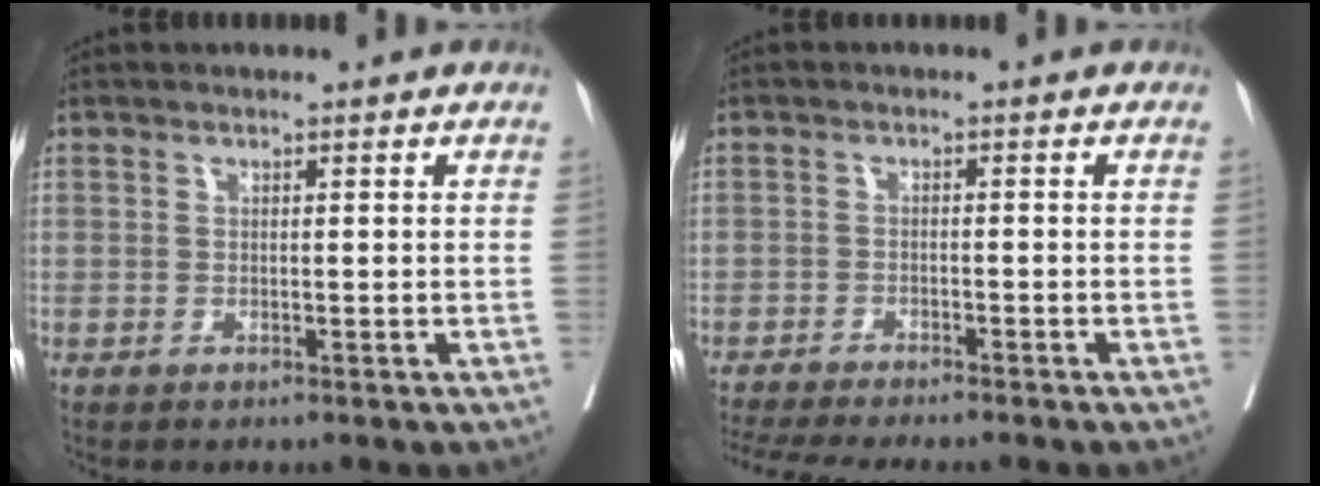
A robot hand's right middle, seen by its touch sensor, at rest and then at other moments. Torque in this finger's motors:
{"motor_torque": [1.04, -1.10, 0.13, 0.08]}